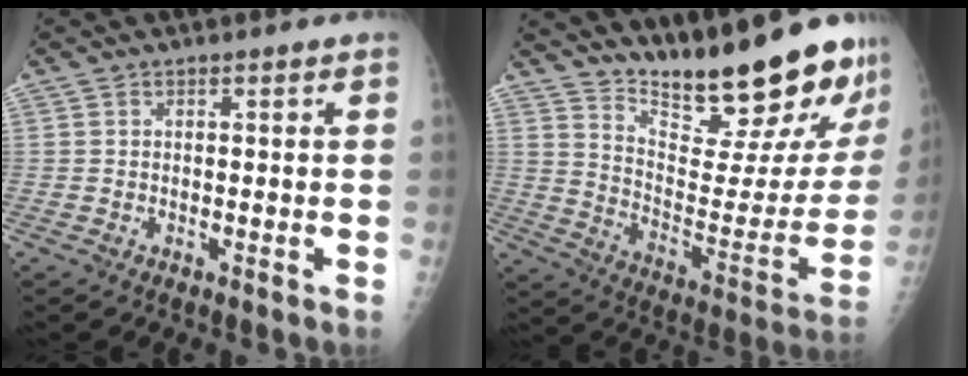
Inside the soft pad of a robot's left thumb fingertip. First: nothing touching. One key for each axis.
{"total": 27.0, "fx": 22.1, "fy": 5.6, "fz": 14.4, "tx": -0.189, "ty": -0.152, "tz": 0.314}